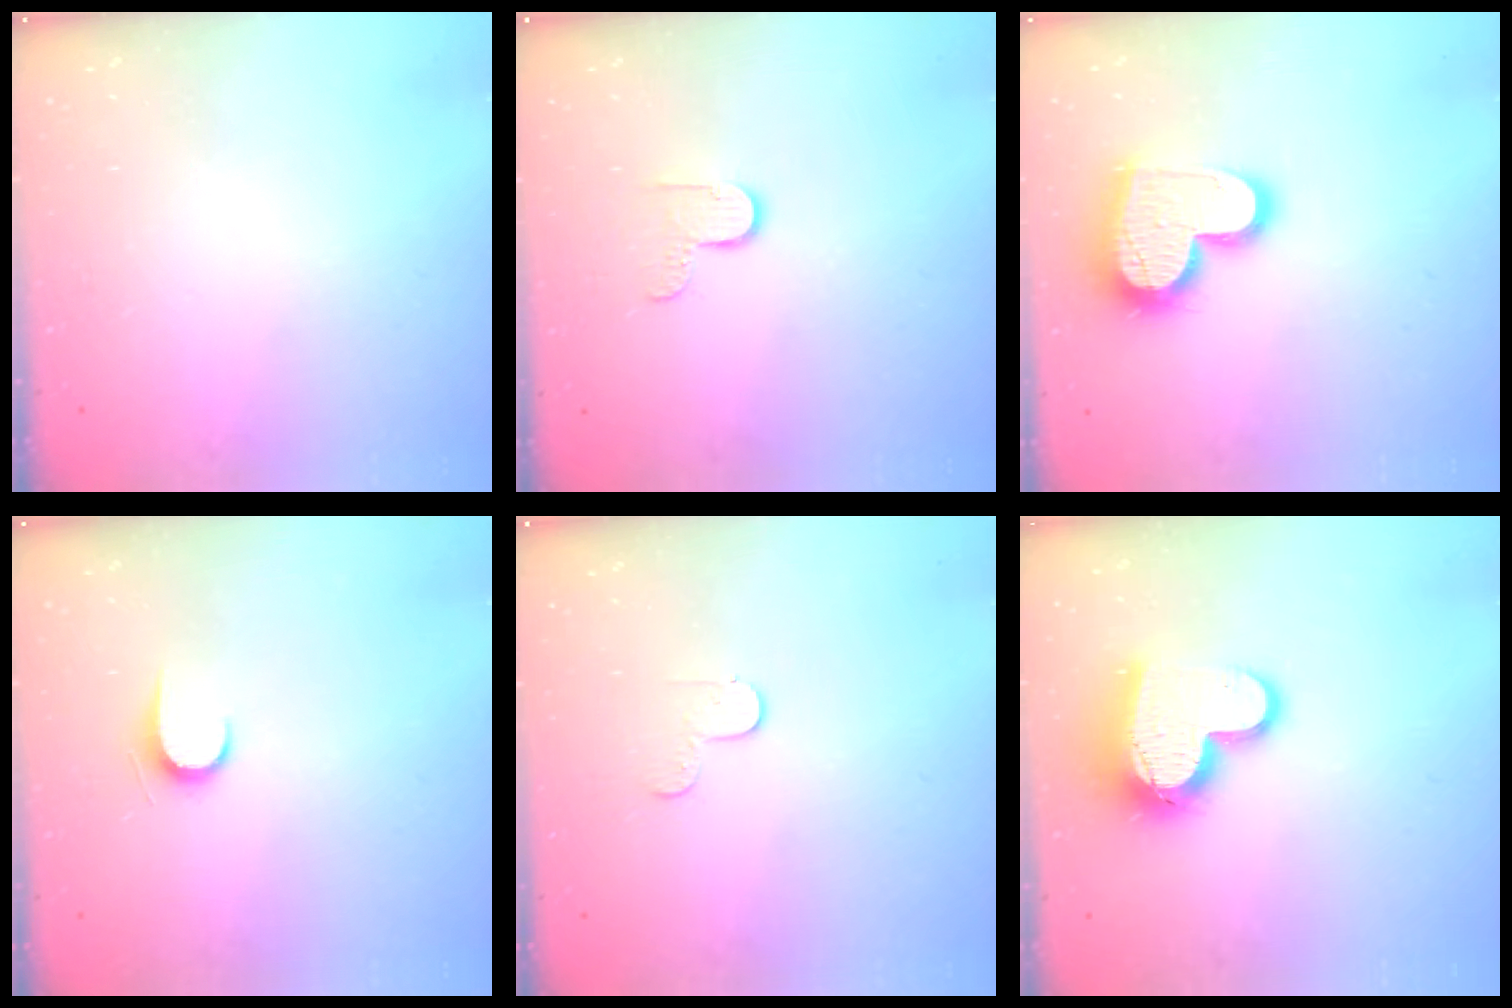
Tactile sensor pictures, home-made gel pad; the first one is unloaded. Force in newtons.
{"total": 6.0, "press": 6.0, "slide": 0.4}
{"total": 16.6, "press": 16.5, "slide": 1.6}
{"total": 6.0, "press": 6.0, "slide": 0.7}
{"total": 3.7, "press": 3.7, "slide": 0.4}
{"total": 15.0, "press": 15.0, "slide": 1.0}